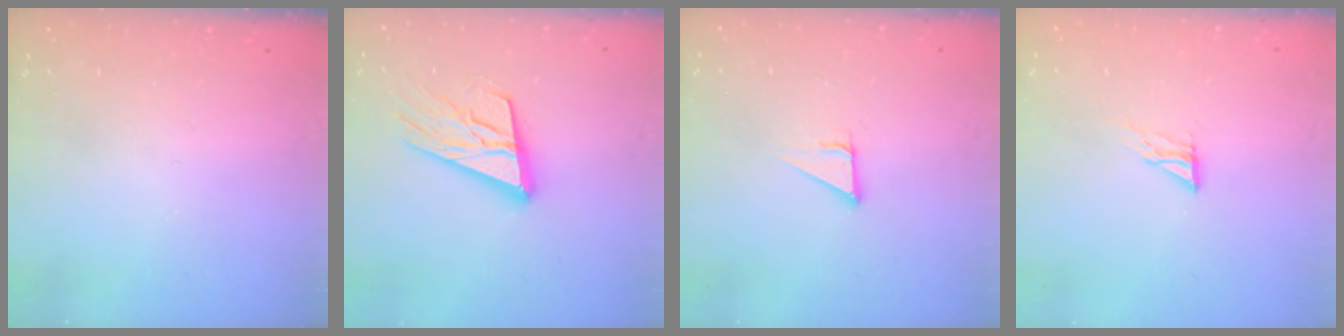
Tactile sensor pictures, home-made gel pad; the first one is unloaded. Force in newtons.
{"total": 18.2, "press": 17.7, "slide": 4.2}
{"total": 2.8, "press": 2.8, "slide": 0.2}
{"total": 4.5, "press": 4.4, "slide": 0.4}